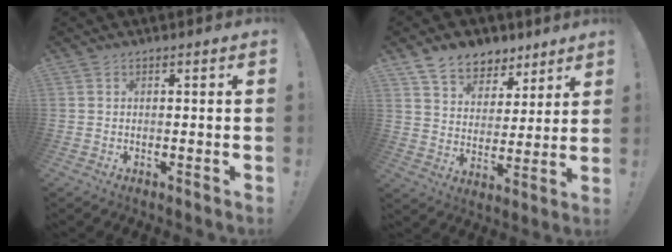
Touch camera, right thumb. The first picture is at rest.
{"total": 10.2, "force": [7.7, 6.4, 2.3], "torque": [-0.041, -0.055, 0.150]}